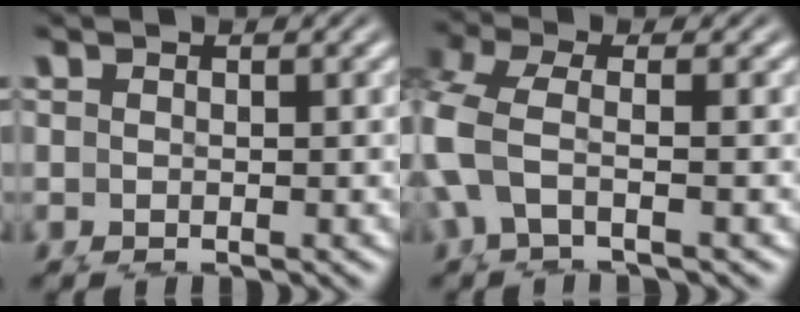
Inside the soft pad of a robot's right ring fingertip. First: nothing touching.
{"total": 4.7, "force": [0.5, 3.4, 3.2], "torque": [-0.110, -0.022, 0.016]}